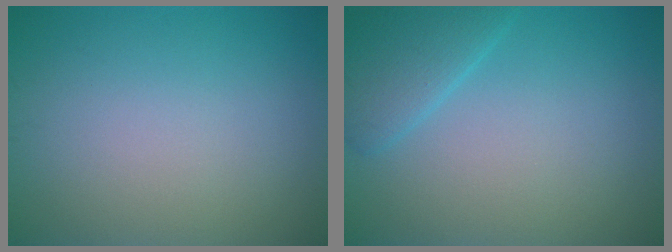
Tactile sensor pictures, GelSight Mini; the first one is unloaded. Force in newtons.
{"total": 3.0, "press": 3.0, "slide": 0.2}